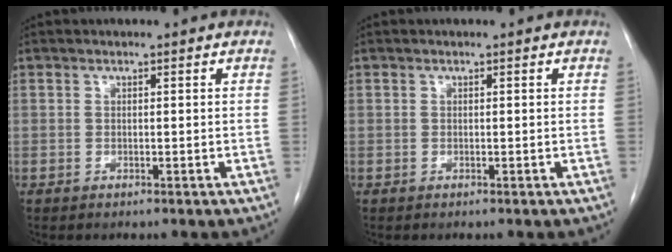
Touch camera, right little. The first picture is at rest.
{"total": 0.0}